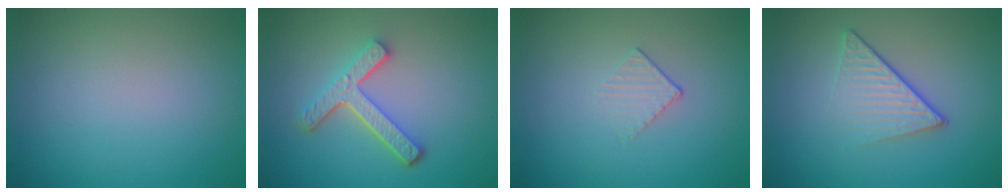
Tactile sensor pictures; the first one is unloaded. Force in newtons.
{"total": 4.4, "press": 3.3, "slide": 2.9}
{"total": 1.2, "press": 0.5, "slide": 1.1}
{"total": 4.2, "press": 2.7, "slide": 3.2}